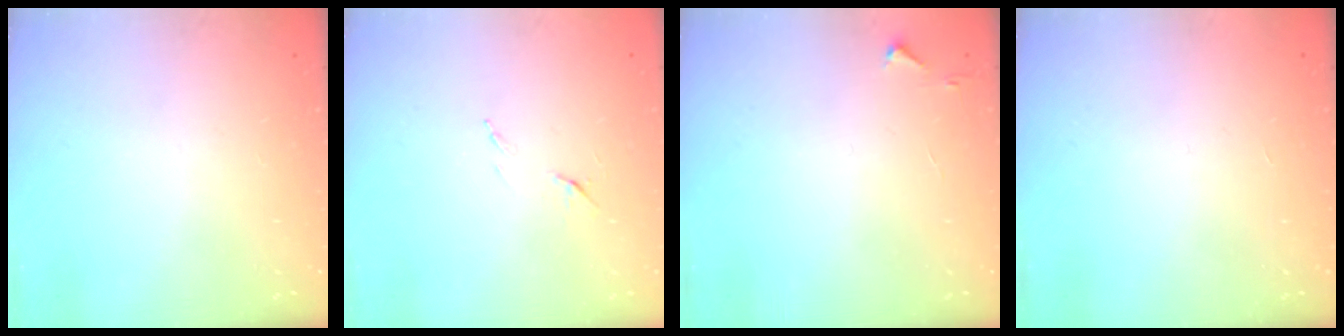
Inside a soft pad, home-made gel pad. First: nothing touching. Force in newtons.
{"total": 6.8, "press": 6.8, "slide": 0.8}
{"total": 2.8, "press": 2.8, "slide": 0.4}
{"total": 1.7, "press": 1.7, "slide": 0.1}